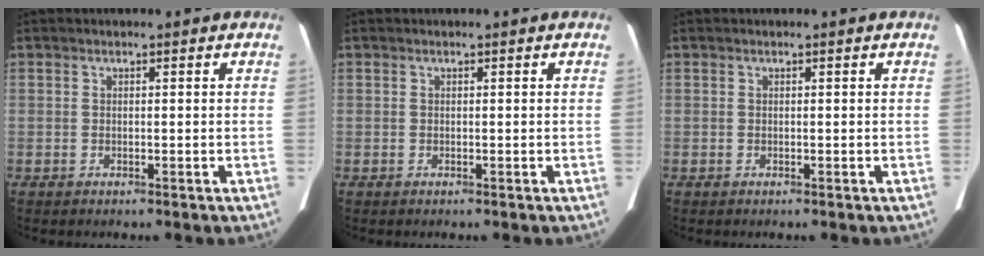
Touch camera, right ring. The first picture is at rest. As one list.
[{"total": 0.0}, {"total": 0.0}]